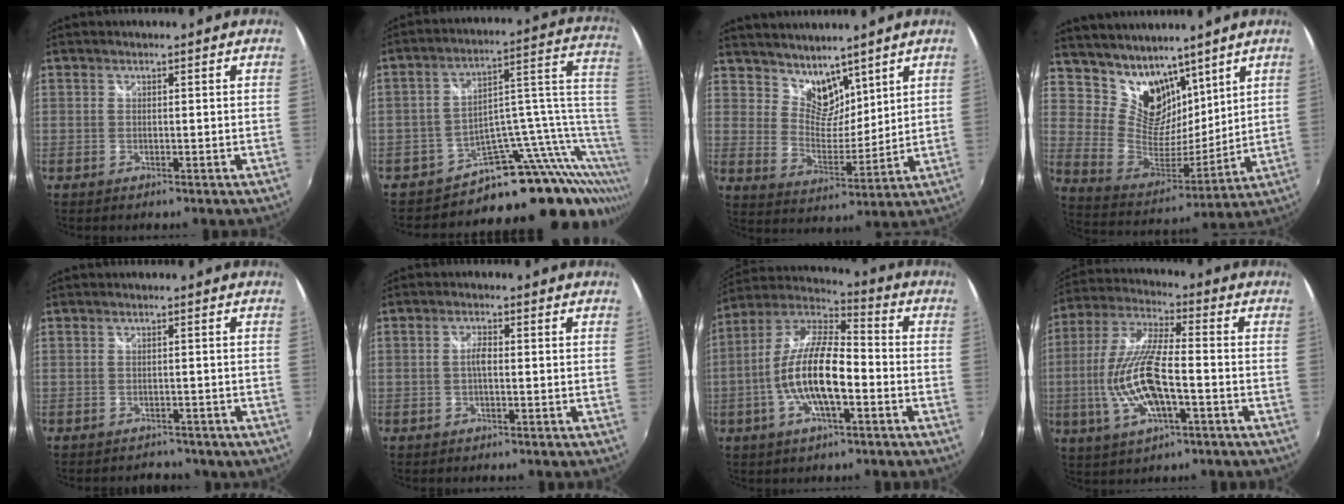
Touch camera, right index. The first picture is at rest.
{"total": 16.6, "force": [-5.1, 9.4, 12.7], "torque": [-0.147, 0.025, -0.079]}
{"total": 8.4, "force": [6.7, 4.3, 2.4], "torque": [-0.031, 0.000, 0.128]}
{"total": 14.1, "force": [10.3, 8.3, 4.9], "torque": [-0.103, 0.002, 0.204]}
{"total": 5.5, "force": [-4.5, 2.6, 1.6], "torque": [-0.032, -0.010, -0.053]}
{"total": 1.9, "force": [-0.3, 0.7, 1.7], "torque": [-0.034, 0.004, -0.007]}
{"total": 15.2, "force": [-4.0, 4.9, 13.8], "torque": [-0.271, 0.001, -0.080]}
{"total": 15.2, "force": [-3.6, 4.7, 14.0], "torque": [-0.284, -0.006, -0.066]}